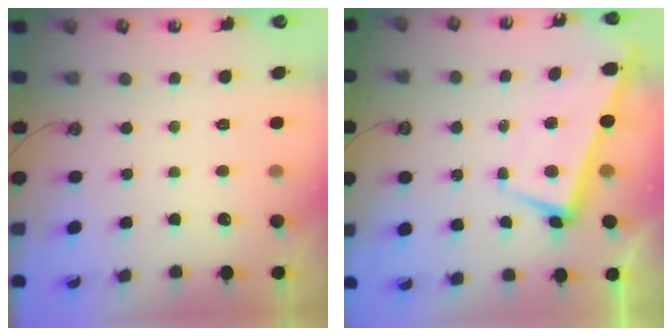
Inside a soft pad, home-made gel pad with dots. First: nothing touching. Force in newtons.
{"total": 2.1, "press": 1.3, "slide": 1.6}